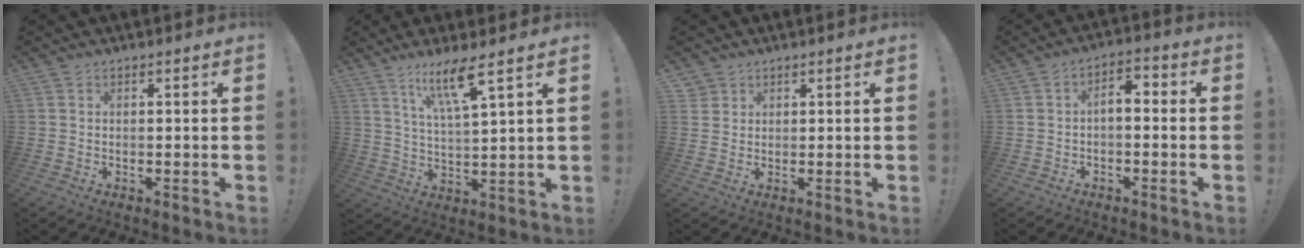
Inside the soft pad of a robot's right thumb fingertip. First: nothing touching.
{"total": 10.7, "force": [6.9, 1.1, 8.2], "torque": [-0.139, -0.030, 0.109]}
{"total": 2.2, "force": [1.5, 1.6, 0.1], "torque": [0.001, -0.010, 0.028]}
{"total": 4.3, "force": [-1.4, 2.3, 3.4], "torque": [-0.054, 0.009, -0.026]}